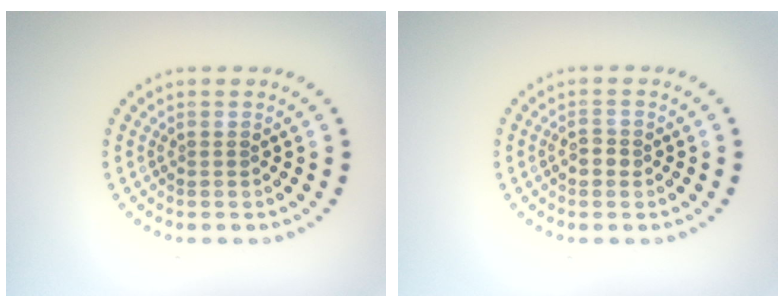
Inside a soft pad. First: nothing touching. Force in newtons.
{"total": 1.3, "press": 1.3, "slide": 0.1}